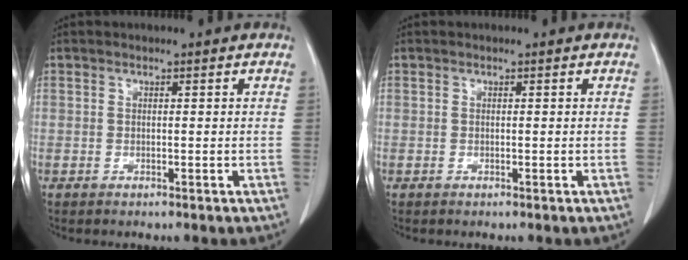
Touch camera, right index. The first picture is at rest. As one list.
[{"total": 0.0}]